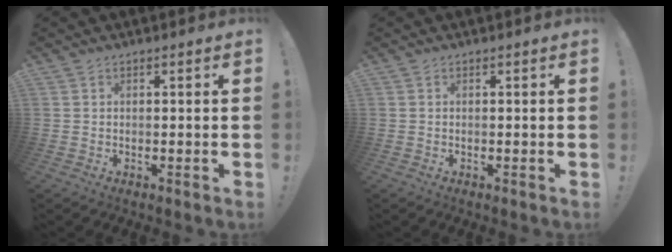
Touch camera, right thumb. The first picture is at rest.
{"total": 0.0}